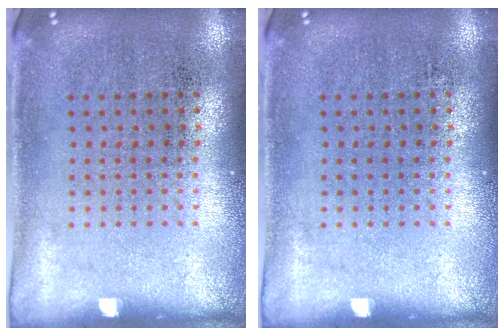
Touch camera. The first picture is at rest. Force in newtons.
{"total": 0.0}